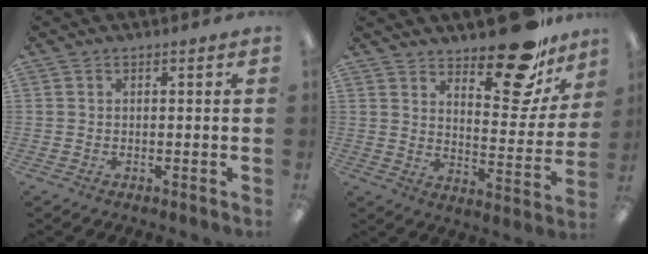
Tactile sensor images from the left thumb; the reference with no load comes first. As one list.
[{"total": 18.1, "force": [13.8, 6.5, 9.6], "torque": [-0.119, -0.099, 0.228]}]